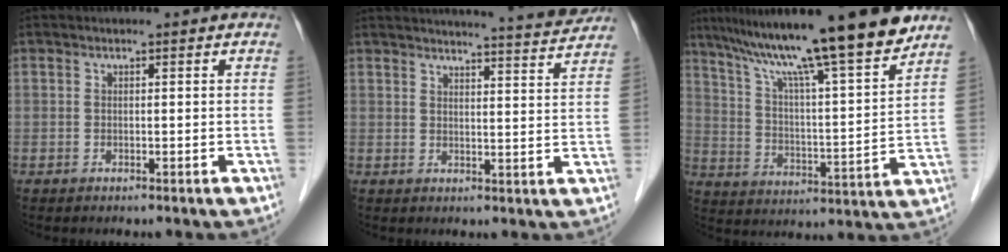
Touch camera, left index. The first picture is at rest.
{"total": 12.6, "force": [12.0, -0.7, 3.7], "torque": [-0.057, -0.028, 0.142]}
{"total": 20.9, "force": [16.4, 0.0, 12.9], "torque": [-0.209, 0.011, 0.259]}